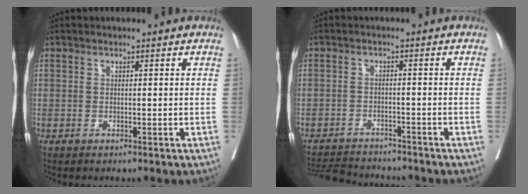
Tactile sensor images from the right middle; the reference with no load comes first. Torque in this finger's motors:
{"motor_torque": [-0.05, -0.10, 0.01, 0.00]}